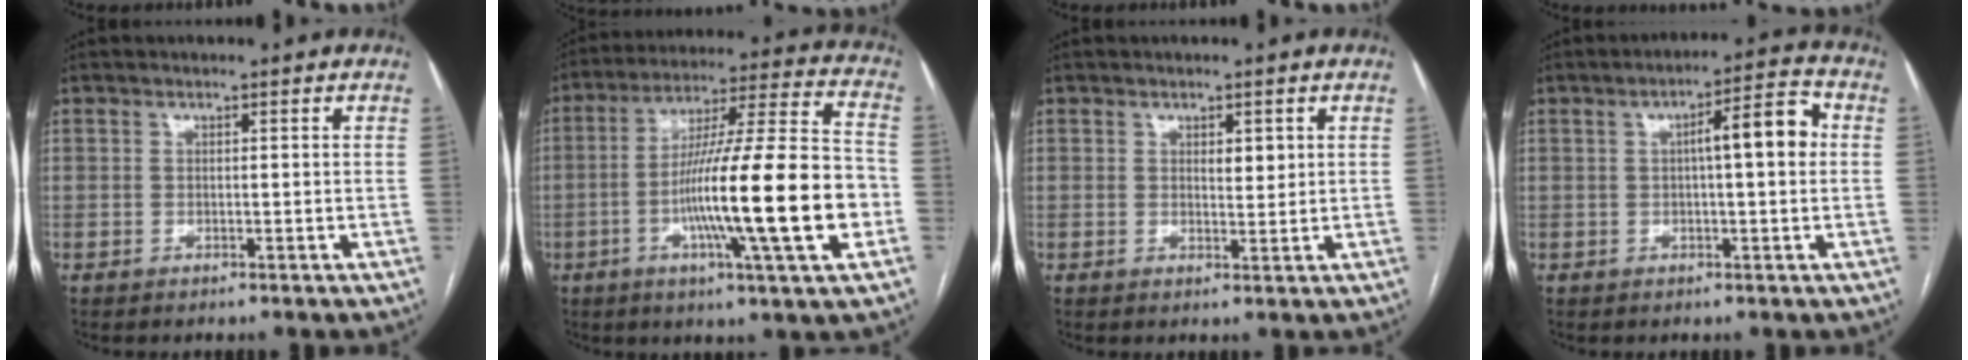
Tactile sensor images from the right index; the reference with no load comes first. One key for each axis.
{"total": 21.7, "fx": -5.2, "fy": 0.4, "fz": 21.1, "tx": -0.338, "ty": -0.006, "tz": -0.089}
{"total": 2.1, "fx": 0.8, "fy": 0.9, "fz": 1.7, "tx": -0.024, "ty": -0.004, "tz": 0.013}
{"total": 7.6, "fx": 0.9, "fy": 1.3, "fz": 7.4, "tx": -0.108, "ty": 0.025, "tz": 0.010}